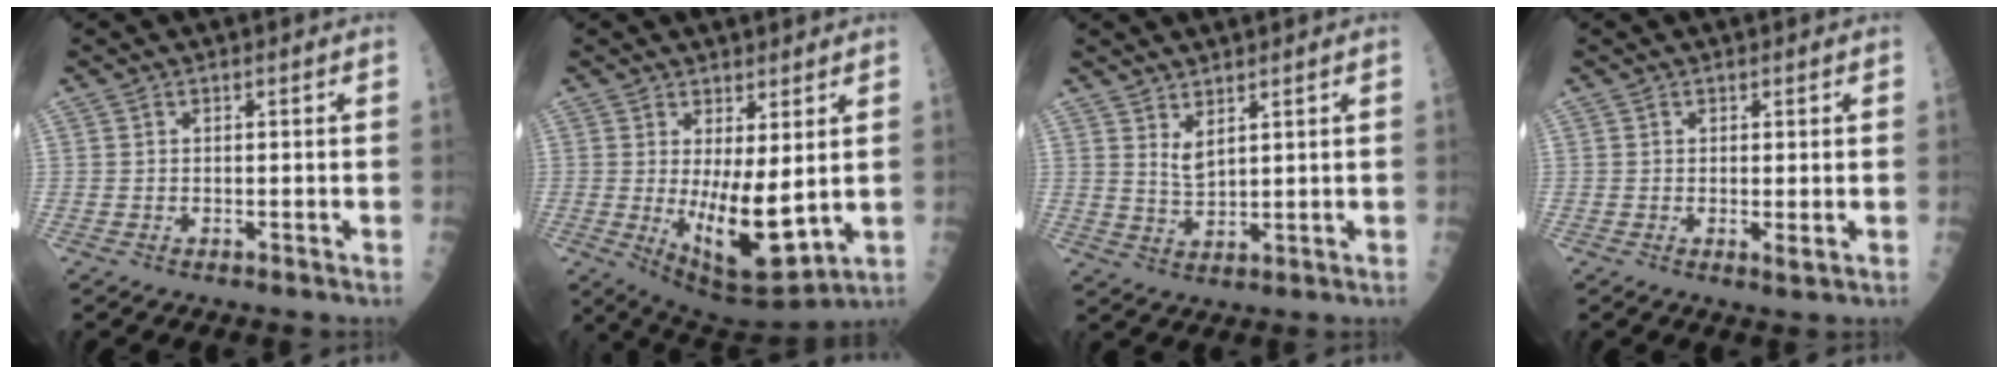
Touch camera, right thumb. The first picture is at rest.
{"total": 12.6, "force": [0.1, 4.6, 11.7], "torque": [-0.188, -0.031, 0.022]}
{"total": 3.3, "force": [2.2, 1.0, 2.2], "torque": [-0.040, -0.025, 0.047]}
{"total": 1.3, "force": [0.0, 0.2, 1.3], "torque": [-0.022, -0.005, -0.001]}